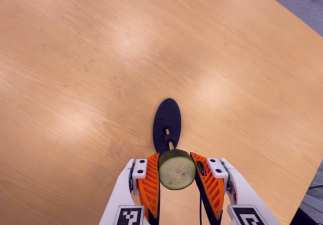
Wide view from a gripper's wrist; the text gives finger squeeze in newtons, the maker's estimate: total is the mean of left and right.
{"total": 12.1, "left": 10.6, "right": 13.5}